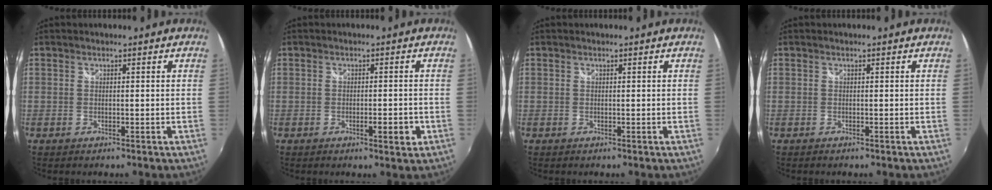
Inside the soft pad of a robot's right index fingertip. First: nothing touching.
{"total": 5.2, "force": [-1.9, 1.1, 4.7], "torque": [-0.075, -0.008, -0.024]}
{"total": 0.0}
{"total": 0.0}